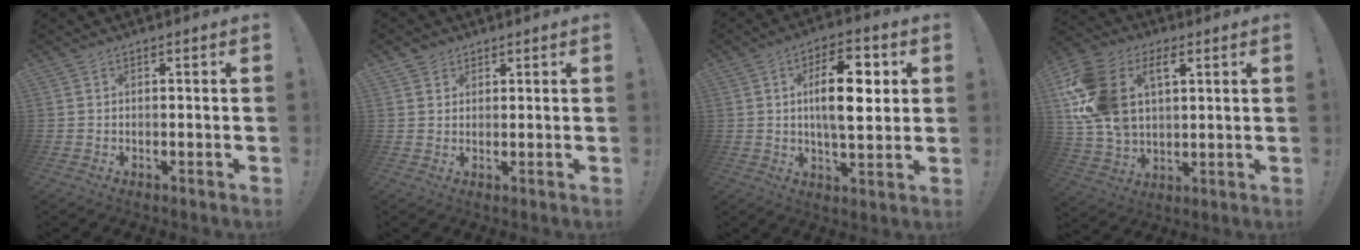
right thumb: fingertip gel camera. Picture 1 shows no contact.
{"total": 2.8, "force": [2.0, 2.0, 0.2], "torque": [0.001, -0.010, 0.035]}
{"total": 14.2, "force": [2.6, 6.1, 12.5], "torque": [-0.186, 0.001, 0.038]}
{"total": 19.0, "force": [6.6, 12.7, 12.4], "torque": [-0.241, -0.021, 0.121]}